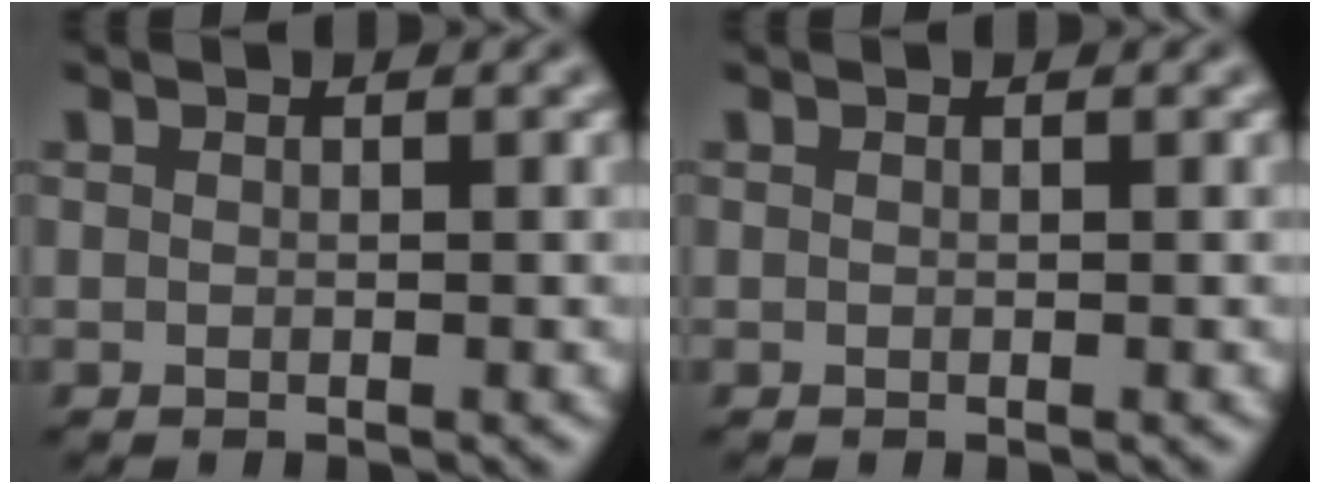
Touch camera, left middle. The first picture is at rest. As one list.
[{"total": 0.0}]